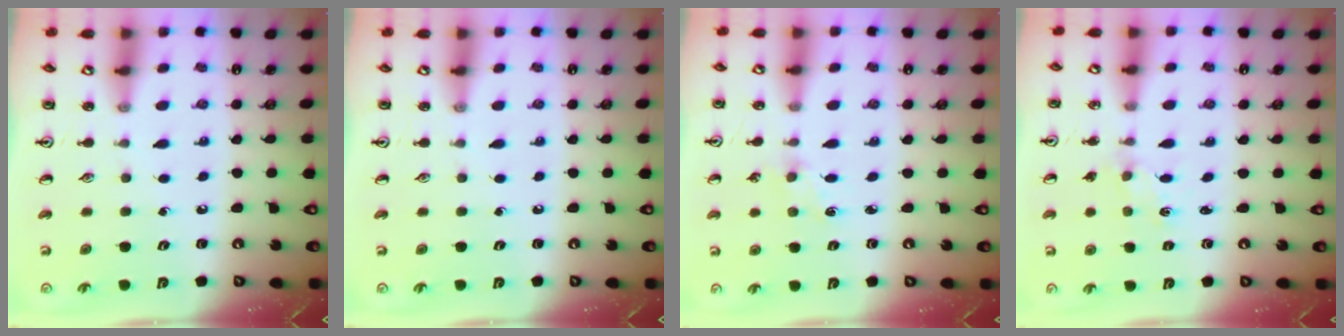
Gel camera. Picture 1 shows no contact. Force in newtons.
{"total": 0.0}
{"total": 1.5, "press": 1.4, "slide": 0.2}
{"total": 0.0}